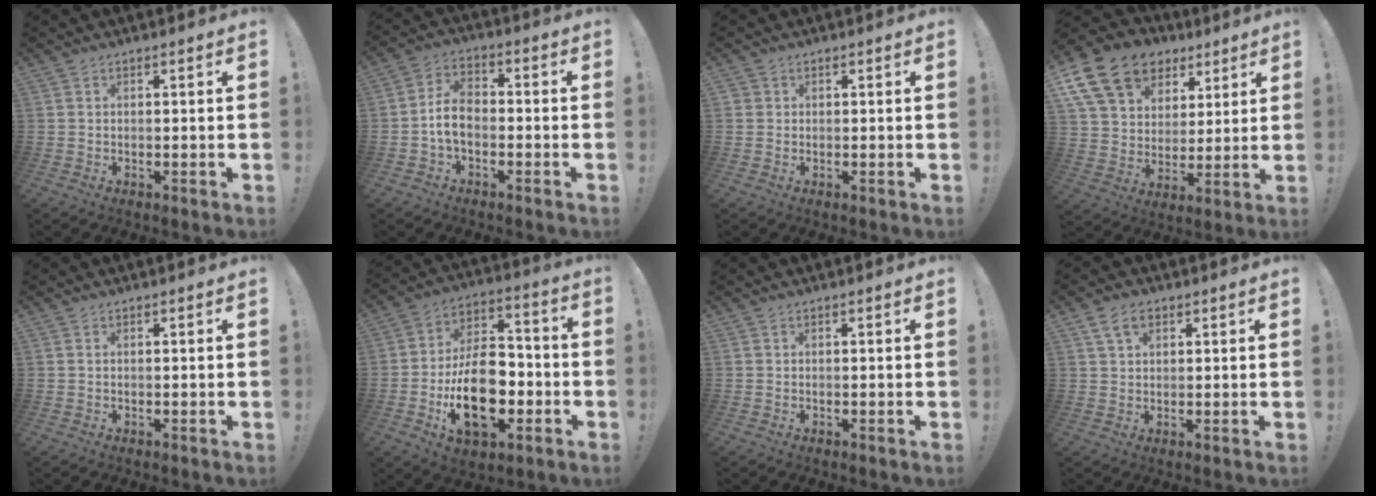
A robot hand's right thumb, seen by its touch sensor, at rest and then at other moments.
{"total": 7.7, "force": [-2.3, 4.8, 5.5], "torque": [-0.111, 0.011, -0.040]}
{"total": 1.0, "force": [0.4, 1.0, 0.1], "torque": [-0.003, 0.001, 0.007]}
{"total": 18.7, "force": [10.5, 12.8, 8.8], "torque": [-0.144, -0.053, 0.205]}
{"total": 0.0}
{"total": 20.9, "force": [-5.8, 12.4, 15.7], "torque": [-0.269, 0.036, -0.089]}
{"total": 0.0}
{"total": 5.3, "force": [2.6, 3.3, 3.2], "torque": [-0.061, 0.003, 0.049]}